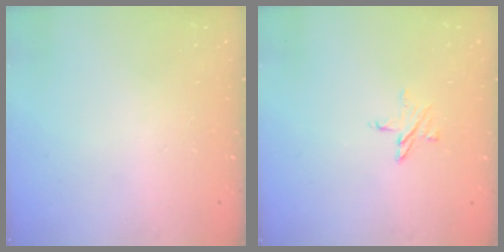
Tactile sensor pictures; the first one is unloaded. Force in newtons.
{"total": 4.8, "press": 4.8, "slide": 0.5}